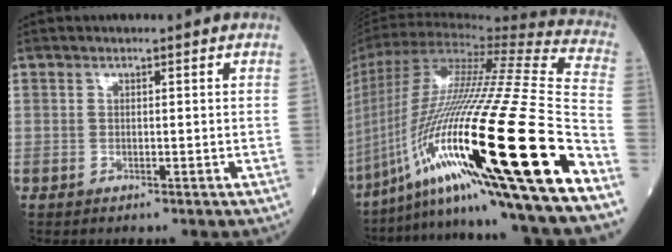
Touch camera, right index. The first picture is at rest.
{"total": 39.5, "force": [-15.6, 1.4, 36.2], "torque": [-0.628, -0.056, -0.284]}